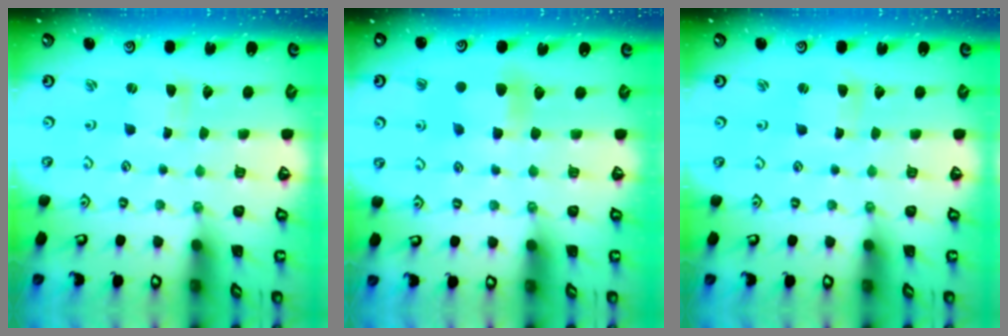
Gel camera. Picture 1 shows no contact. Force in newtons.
{"total": 5.7, "press": 5.7, "slide": 0.6}
{"total": 1.5, "press": 1.4, "slide": 0.2}